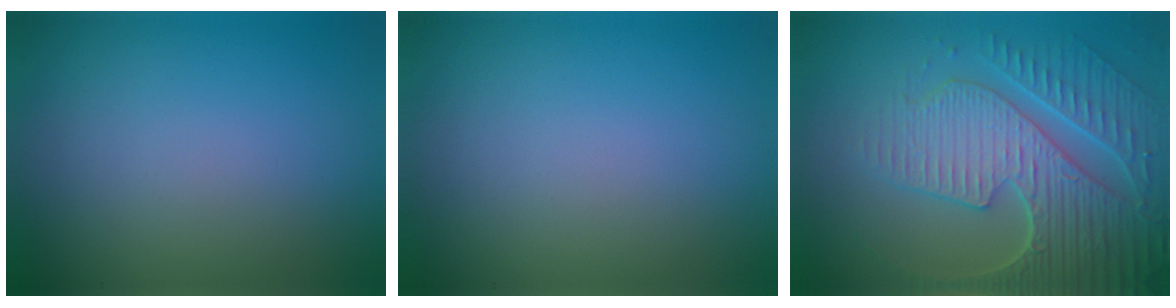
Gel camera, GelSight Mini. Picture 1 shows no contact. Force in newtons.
{"total": 0.0}
{"total": 8.5, "press": 6.1, "slide": 5.9}